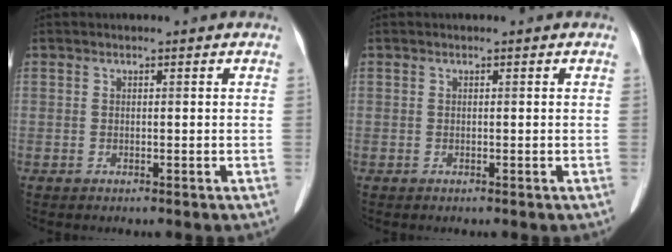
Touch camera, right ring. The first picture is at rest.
{"total": 0.0}